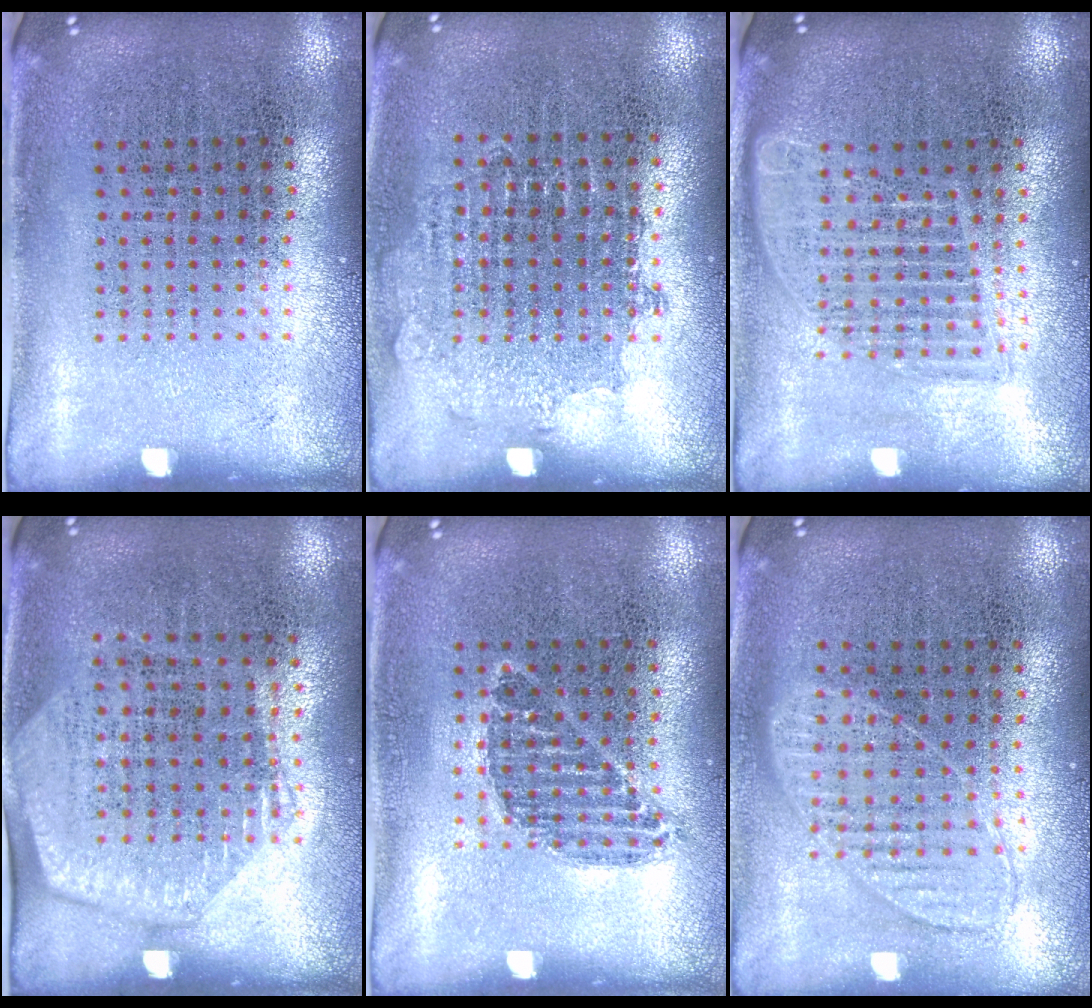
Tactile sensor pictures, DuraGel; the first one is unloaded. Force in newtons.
{"total": 0.8, "press": 0.8, "slide": 0.2}
{"total": 1.6, "press": 1.4, "slide": 0.8}
{"total": 1.4, "press": 1.3, "slide": 0.6}
{"total": 0.8, "press": 0.7, "slide": 0.4}
{"total": 0.9, "press": 0.9, "slide": 0.2}